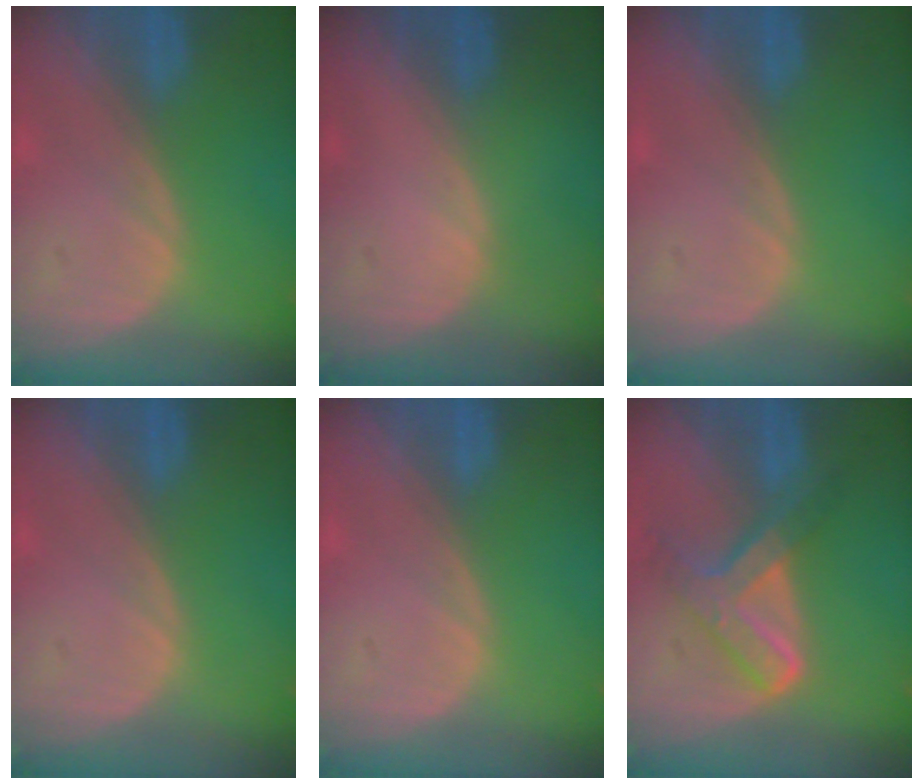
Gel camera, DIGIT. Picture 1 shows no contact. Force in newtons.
{"total": 0.6, "press": 0.1, "slide": 0.6}
{"total": 0.0}
{"total": 0.0}
{"total": 0.0}
{"total": 7.6, "press": 6.3, "slide": 4.3}